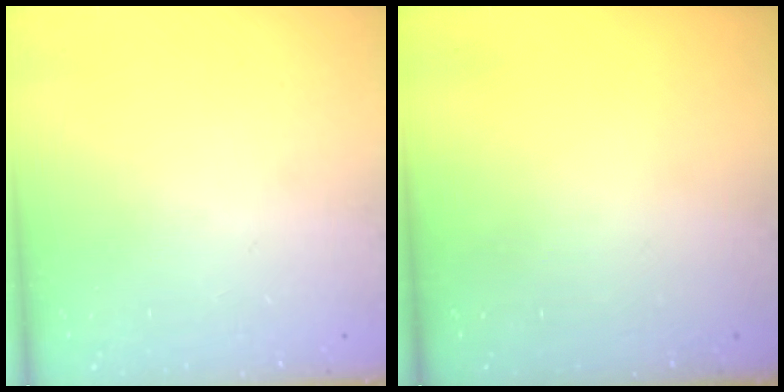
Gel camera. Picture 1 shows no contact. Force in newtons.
{"total": 0.0}